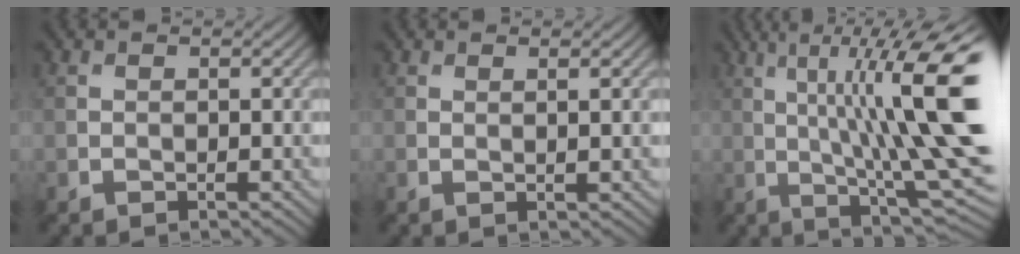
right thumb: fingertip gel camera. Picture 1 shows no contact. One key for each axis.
{"total": 1.6, "fx": 0.6, "fy": 0.0, "fz": 1.5, "tx": -0.018, "ty": 0.005, "tz": 0.008}
{"total": 17.2, "fx": 3.0, "fy": 4.0, "fz": 16.5, "tx": -0.249, "ty": 0.027, "tz": 0.060}